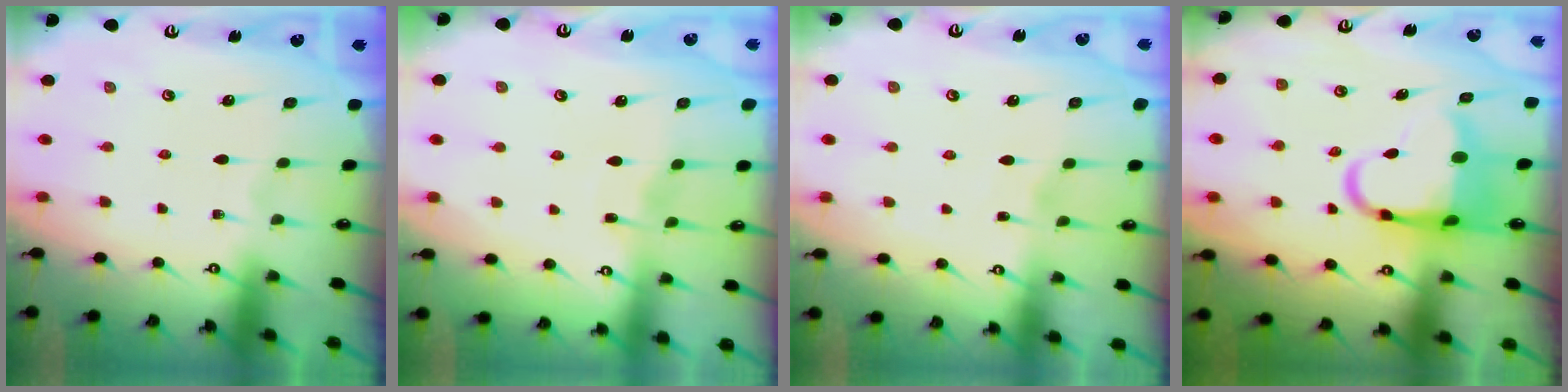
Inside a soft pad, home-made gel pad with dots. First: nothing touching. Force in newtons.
{"total": 3.6, "press": 3.6, "slide": 0.5}
{"total": 1.8, "press": 1.8, "slide": 0.3}
{"total": 8.2, "press": 7.9, "slide": 2.0}